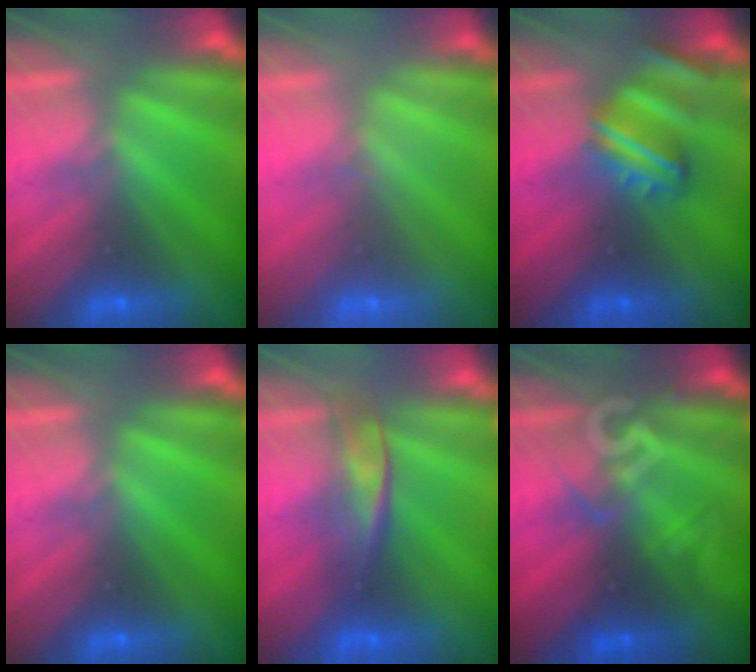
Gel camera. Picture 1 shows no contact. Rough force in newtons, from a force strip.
{"total": 1.9}
{"total": 4.6}
{"total": 0.0}
{"total": 2.2}
{"total": 2.9}